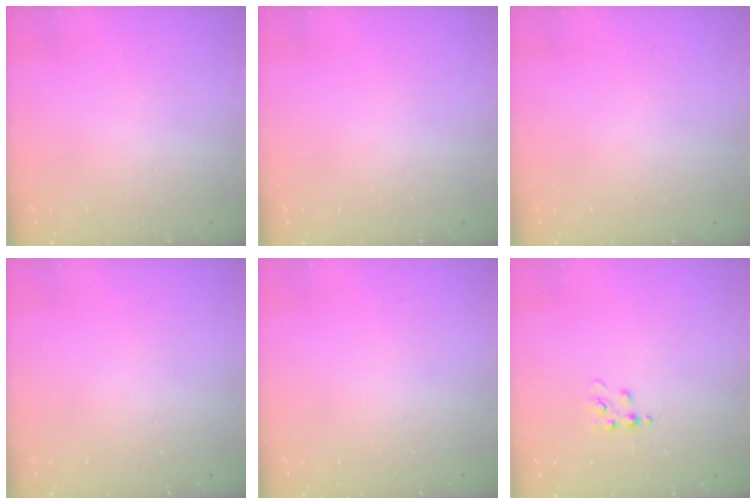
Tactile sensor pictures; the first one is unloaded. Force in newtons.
{"total": 0.0}
{"total": 0.0}
{"total": 0.0}
{"total": 0.0}
{"total": 4.8, "press": 4.8, "slide": 0.6}